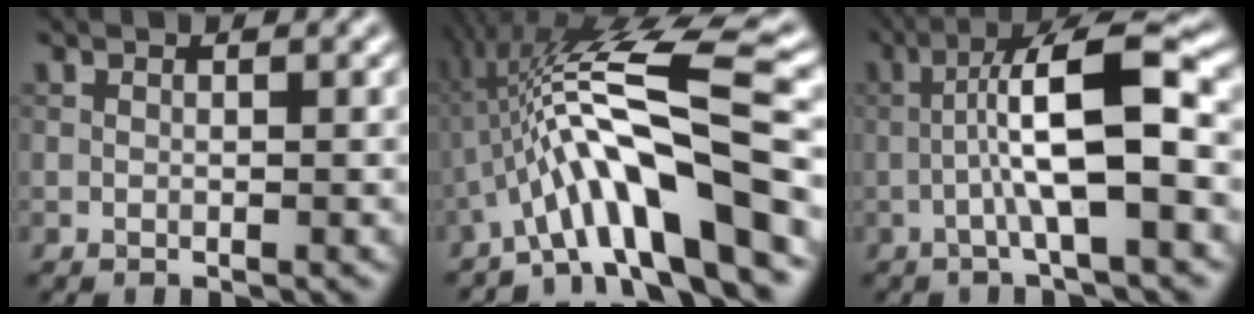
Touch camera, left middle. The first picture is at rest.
{"total": 11.2, "force": [-3.4, 2.1, 10.5], "torque": [-0.171, 0.027, -0.059]}
{"total": 7.8, "force": [-1.3, 1.1, 7.6], "torque": [-0.126, 0.025, -0.027]}